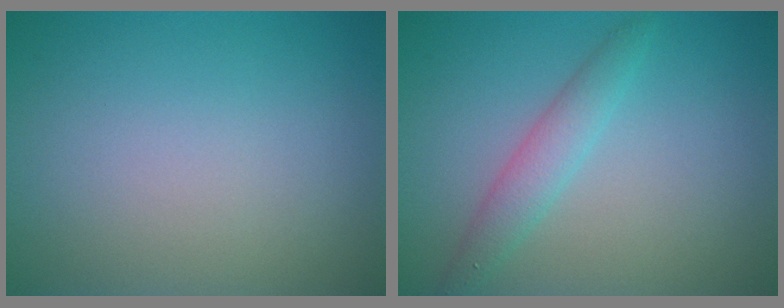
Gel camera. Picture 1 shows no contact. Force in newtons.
{"total": 2.4, "press": 2.4, "slide": 0.1}